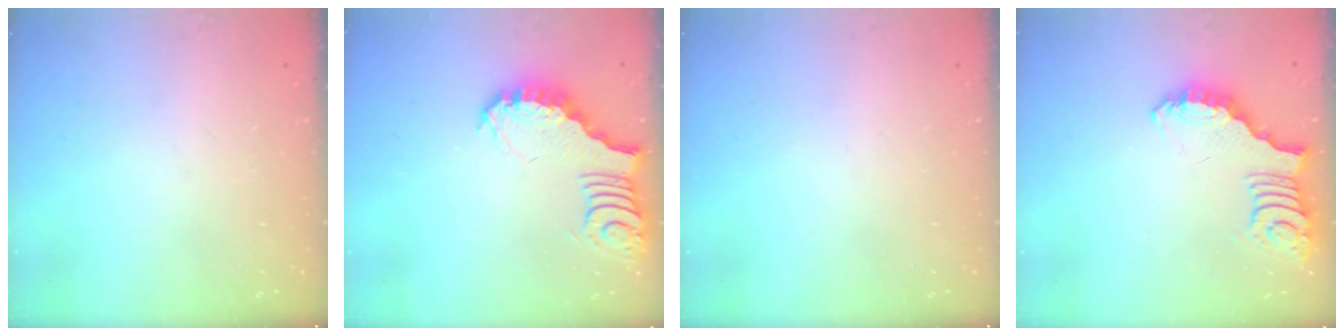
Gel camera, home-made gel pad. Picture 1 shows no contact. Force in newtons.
{"total": 3.9, "press": 3.9, "slide": 0.6}
{"total": 0.0}
{"total": 2.6, "press": 2.6, "slide": 0.5}